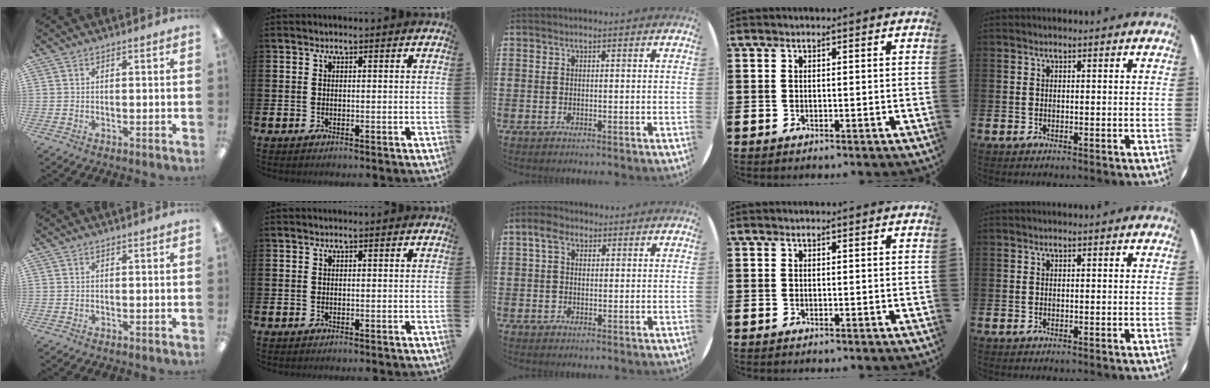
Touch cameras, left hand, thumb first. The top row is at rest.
{"middle": {"total": 3.0, "force": [1.6, 1.9, 1.7], "torque": [-0.029, 0.007, 0.027]}}